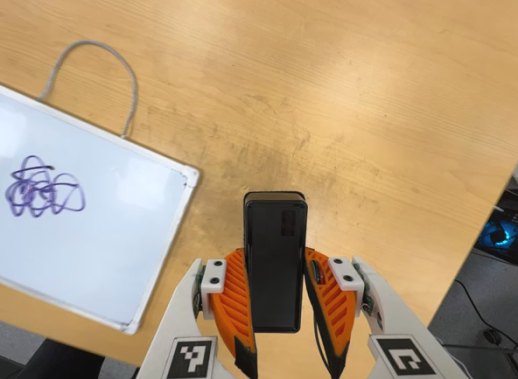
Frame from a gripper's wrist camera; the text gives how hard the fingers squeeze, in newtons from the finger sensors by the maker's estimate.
{"total": 4.6, "left": 3.1, "right": 6.2}